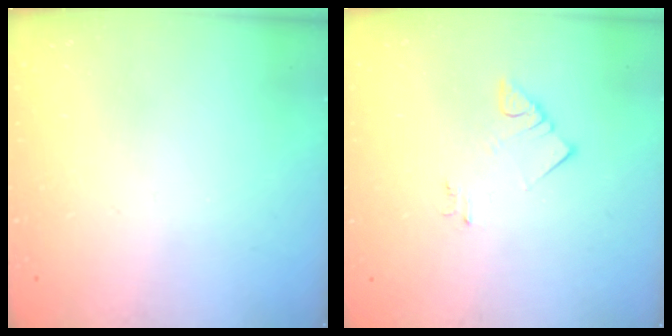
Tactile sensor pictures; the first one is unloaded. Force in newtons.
{"total": 2.5, "press": 2.5, "slide": 0.3}